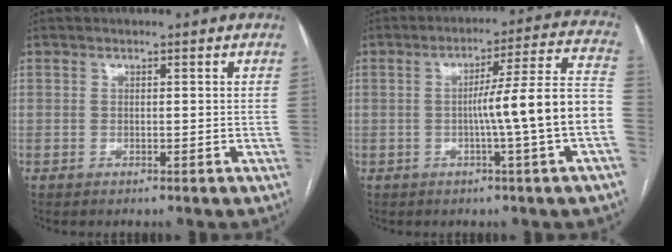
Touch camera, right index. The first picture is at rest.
{"total": 12.6, "force": [-2.6, -1.5, 12.2], "torque": [-0.175, 0.018, -0.041]}